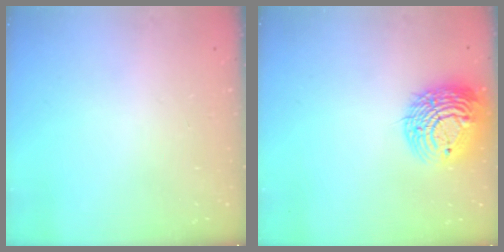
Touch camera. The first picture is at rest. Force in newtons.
{"total": 16.1, "press": 15.9, "slide": 2.6}